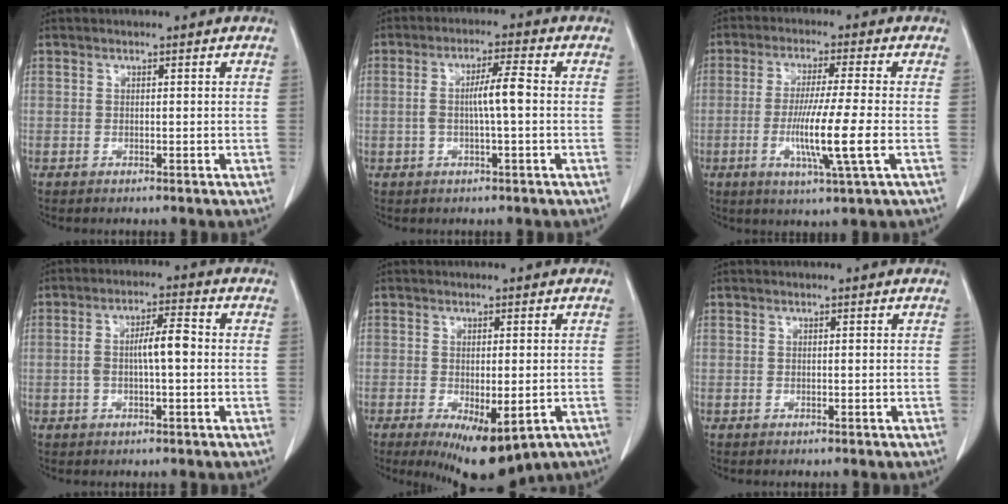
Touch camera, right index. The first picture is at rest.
{"total": 5.2, "force": [-0.2, 0.4, 5.2], "torque": [-0.097, 0.010, -0.003]}
{"total": 9.8, "force": [-2.2, -0.9, 9.5], "torque": [-0.179, -0.022, -0.043]}
{"total": 5.6, "force": [-0.2, 1.3, 5.4], "torque": [-0.104, 0.019, -0.004]}
{"total": 9.9, "force": [-5.3, 3.4, 7.7], "torque": [-0.101, -0.019, -0.071]}
{"total": 0.0}